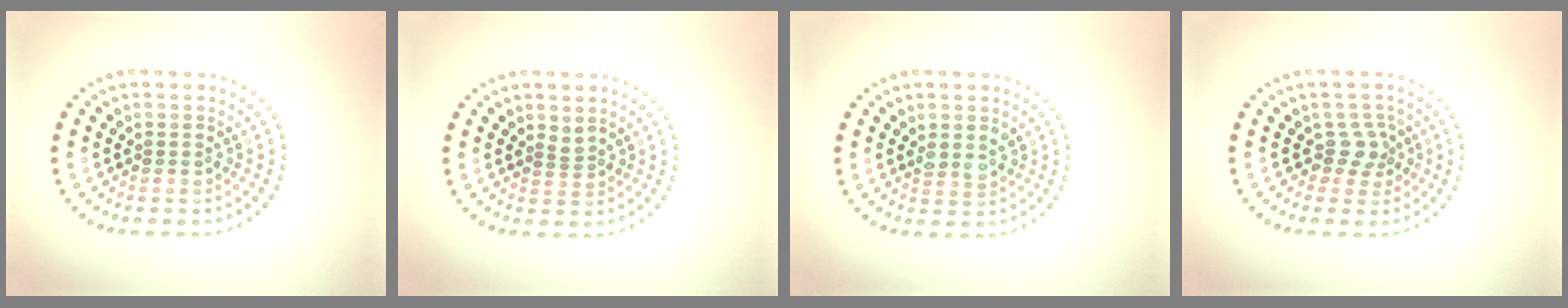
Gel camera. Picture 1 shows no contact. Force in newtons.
{"total": 0.7, "press": 0.3, "slide": 0.6}
{"total": 1.7, "press": 1.5, "slide": 0.8}
{"total": 1.9, "press": 1.4, "slide": 1.3}